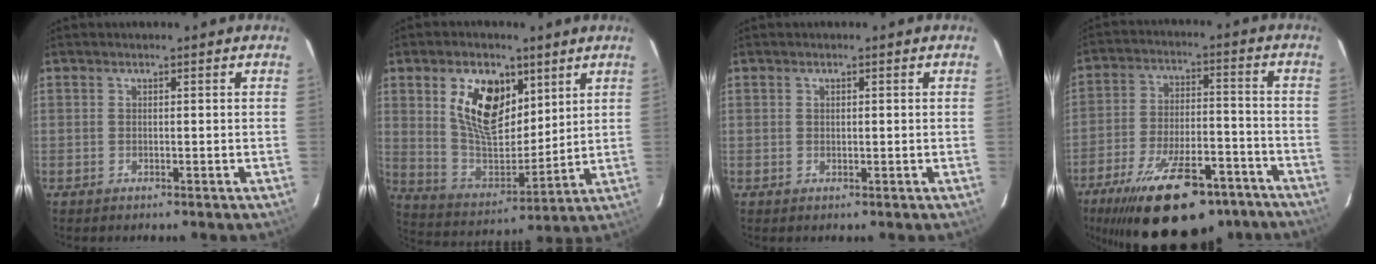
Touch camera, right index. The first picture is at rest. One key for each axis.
{"total": 15.0, "fx": 6.4, "fy": 8.4, "fz": 10.6, "tx": -0.193, "ty": 0.003, "tz": 0.129}
{"total": 0.7, "fx": 0.2, "fy": 0.4, "fz": 0.5, "tx": -0.008, "ty": 0.003, "tz": 0.004}
{"total": 24.9, "fx": -18.0, "fy": 9.4, "fz": 14.3, "tx": -0.252, "ty": -0.016, "tz": -0.259}